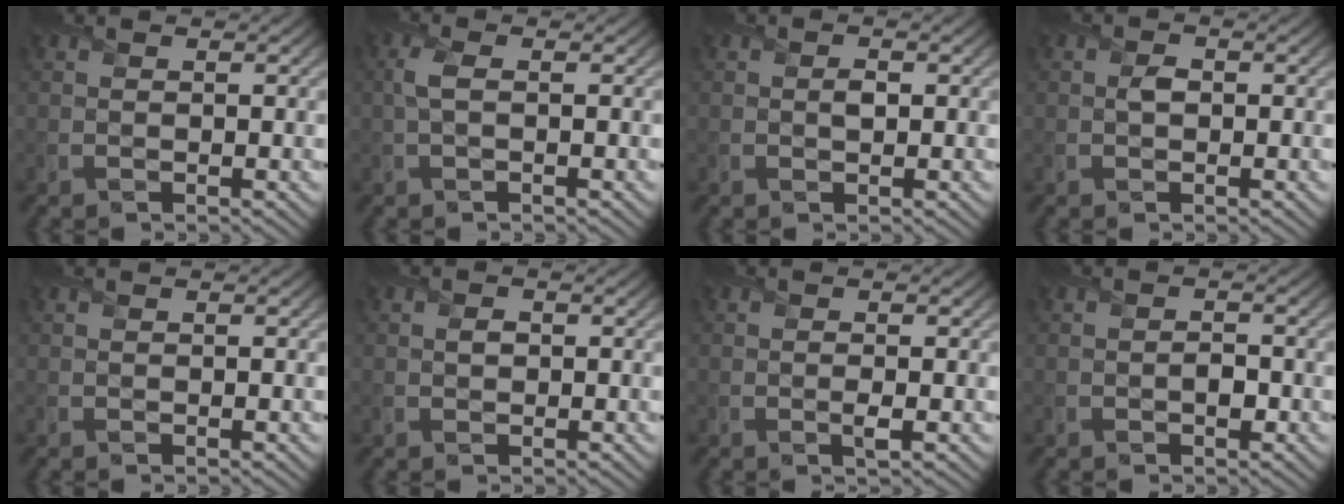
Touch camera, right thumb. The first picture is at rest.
{"total": 2.0, "force": [0.1, 0.7, 1.9], "torque": [-0.047, 0.005, -0.002]}
{"total": 1.0, "force": [0.0, 0.7, 0.8], "torque": [-0.011, -0.002, -0.001]}
{"total": 1.2, "force": [-0.1, 0.9, 0.8], "torque": [-0.013, -0.001, -0.003]}
{"total": 0.0}
{"total": 0.9, "force": [0.0, 0.7, 0.5], "torque": [-0.007, -0.002, -0.002]}
{"total": 0.9, "force": [-0.3, 0.2, 0.8], "torque": [-0.015, -0.005, -0.006]}
{"total": 1.5, "force": [-0.7, 0.9, 1.0], "torque": [-0.013, -0.002, -0.012]}